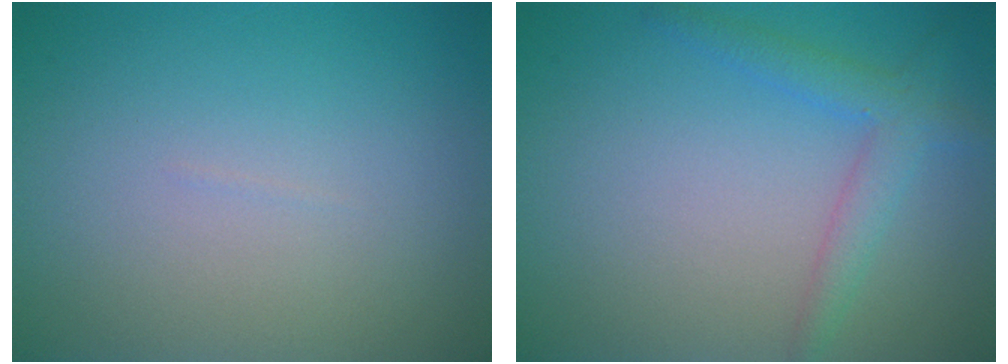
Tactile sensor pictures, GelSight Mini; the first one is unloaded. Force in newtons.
{"total": 2.7, "press": 2.7, "slide": 0.1}